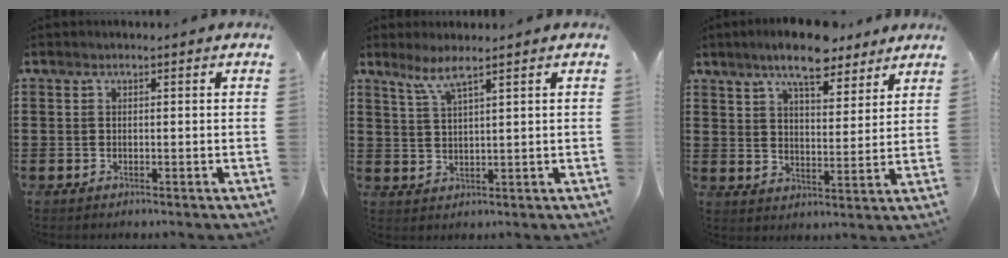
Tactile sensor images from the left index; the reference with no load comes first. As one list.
[{"total": 3.7, "force": [2.6, -0.1, 2.6], "torque": [-0.058, 0.000, 0.047]}, {"total": 8.8, "force": [7.3, 2.3, 4.4], "torque": [-0.091, -0.016, 0.132]}]